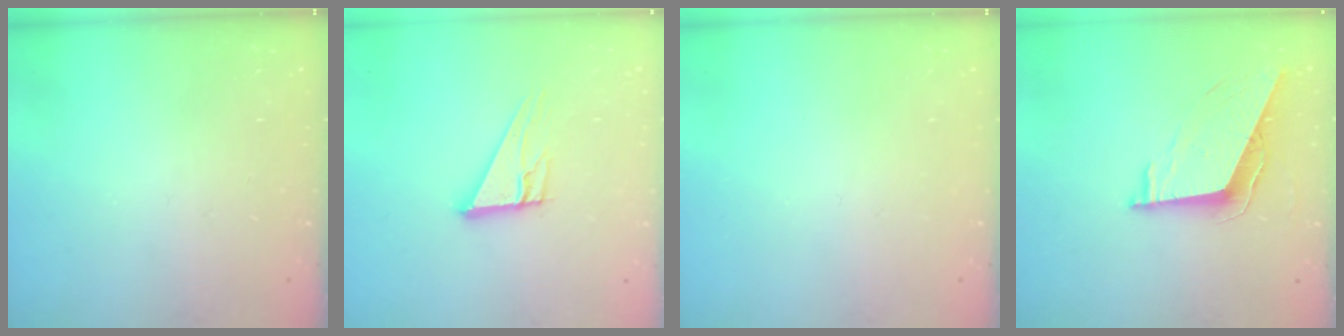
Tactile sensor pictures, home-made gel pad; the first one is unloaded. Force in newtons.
{"total": 10.0, "press": 10.0, "slide": 0.5}
{"total": 0.0}
{"total": 8.5, "press": 8.2, "slide": 2.2}